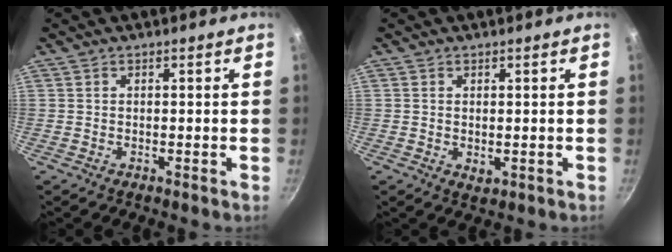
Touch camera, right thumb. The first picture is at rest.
{"total": 1.7, "force": [0.2, 1.1, 1.3], "torque": [-0.020, -0.004, 0.004]}